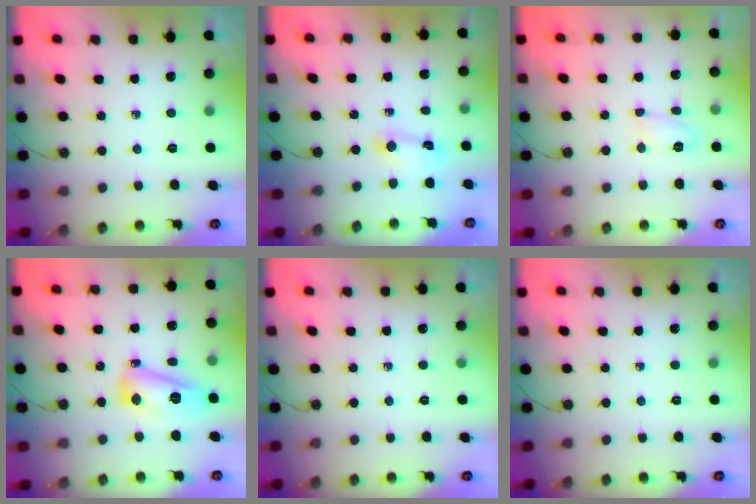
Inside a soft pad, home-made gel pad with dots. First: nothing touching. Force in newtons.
{"total": 2.7, "press": 2.7, "slide": 0.3}
{"total": 5.2, "press": 5.2, "slide": 0.8}
{"total": 14.7, "press": 14.7, "slide": 1.2}
{"total": 0.0}
{"total": 0.0}